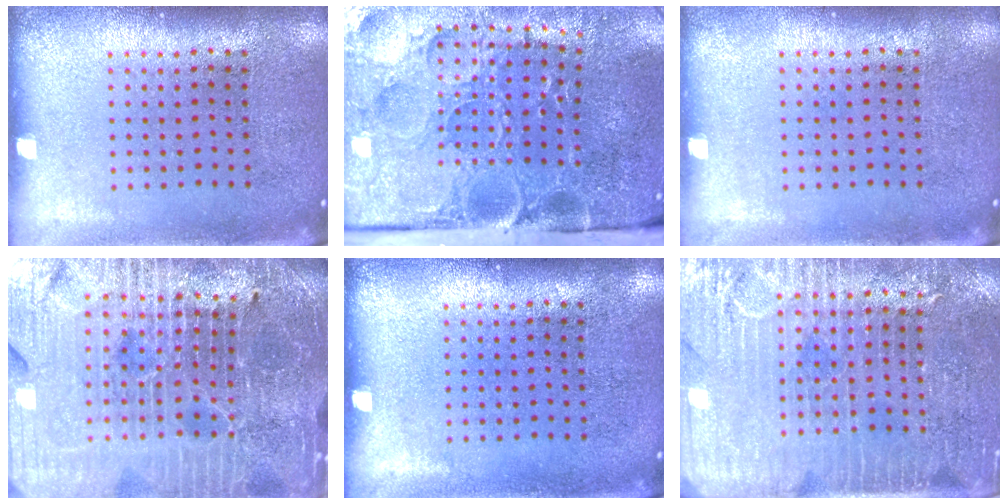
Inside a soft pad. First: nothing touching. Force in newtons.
{"total": 5.5, "press": 4.2, "slide": 3.5}
{"total": 0.0}
{"total": 5.9, "press": 5.4, "slide": 2.3}
{"total": 0.0}
{"total": 3.5, "press": 3.2, "slide": 1.4}